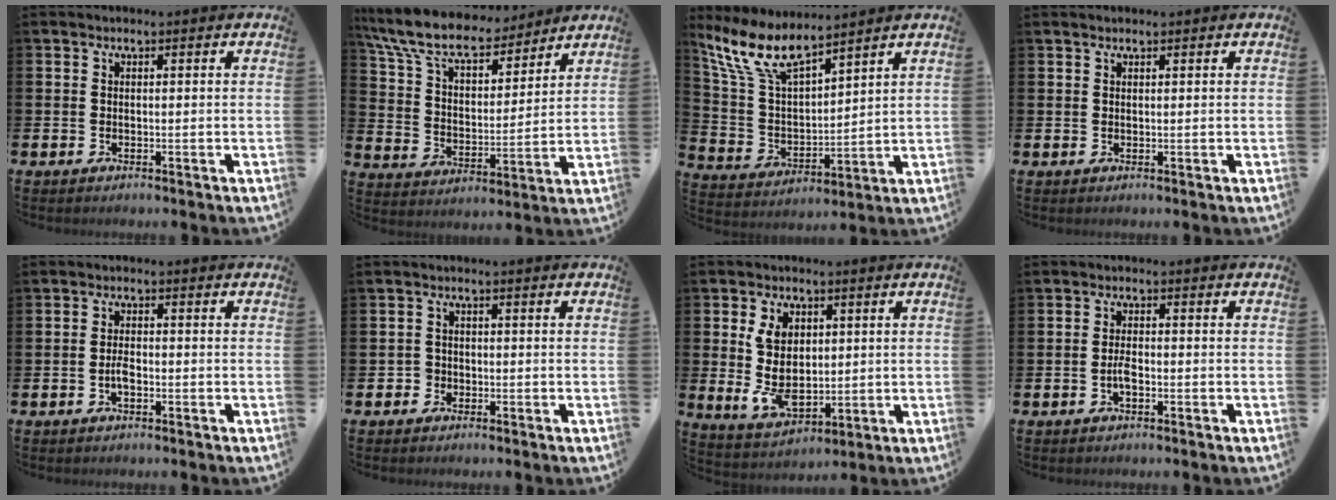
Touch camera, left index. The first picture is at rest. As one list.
[{"total": 10.5, "force": [9.3, 3.2, 3.7], "torque": [-0.114, -0.056, 0.166]}, {"total": 8.5, "force": [7.1, 2.4, 4.0], "torque": [-0.108, -0.031, 0.130]}, {"total": 0.8, "force": [0.7, 0.2, 0.1], "torque": [0.003, 0.000, 0.012]}, {"total": 1.9, "force": [-1.2, 0.7, 1.3], "torque": [-0.020, -0.001, -0.023]}, {"total": 1.8, "force": [-1.4, 1.1, -0.4], "torque": [0.008, 0.002, -0.031]}, {"total": 7.0, "force": [1.8, 4.8, 4.8], "torque": [-0.093, -0.004, 0.025]}, {"total": 1.9, "force": [-1.2, 0.6, 1.3], "torque": [-0.020, 0.000, -0.025]}]